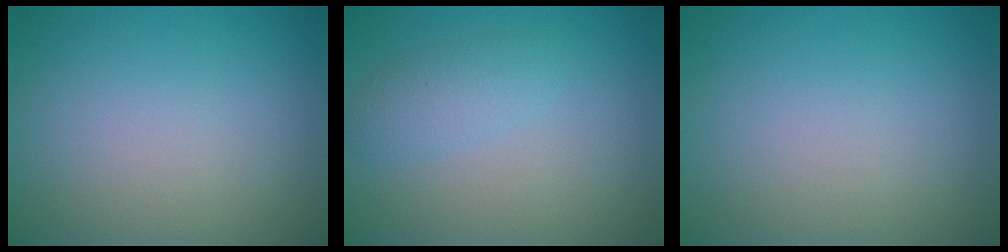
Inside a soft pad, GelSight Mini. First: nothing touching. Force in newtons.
{"total": 2.0, "press": 2.0, "slide": 0.1}
{"total": 0.0}